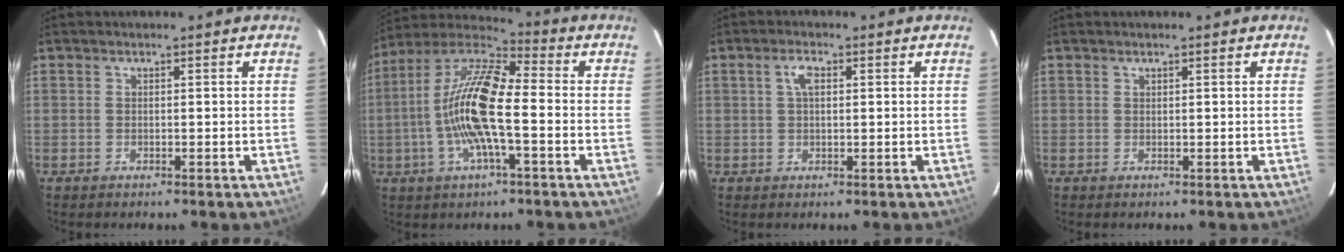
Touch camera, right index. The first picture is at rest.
{"total": 15.7, "force": [-2.6, 4.0, 14.9], "torque": [-0.288, 0.003, -0.060]}
{"total": 2.7, "force": [0.8, 1.3, 2.3], "torque": [-0.047, 0.009, 0.016]}
{"total": 0.0}